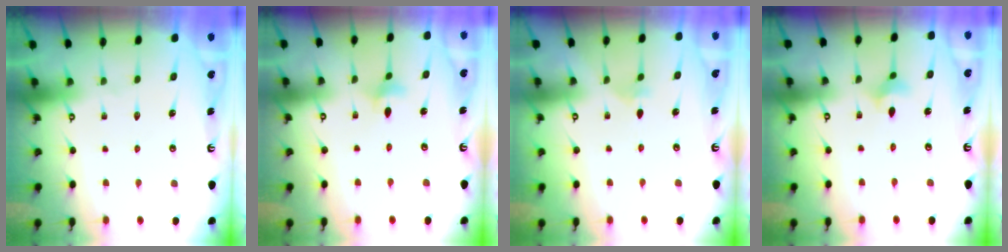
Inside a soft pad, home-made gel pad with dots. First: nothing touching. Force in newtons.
{"total": 3.0, "press": 3.0, "slide": 0.4}
{"total": 2.4, "press": 2.4, "slide": 0.5}
{"total": 3.1, "press": 3.1, "slide": 0.2}